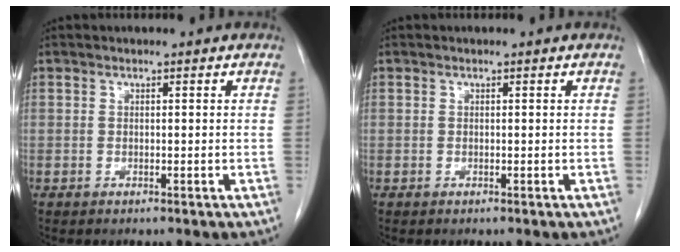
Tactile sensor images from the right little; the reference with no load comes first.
{"total": 0.0}